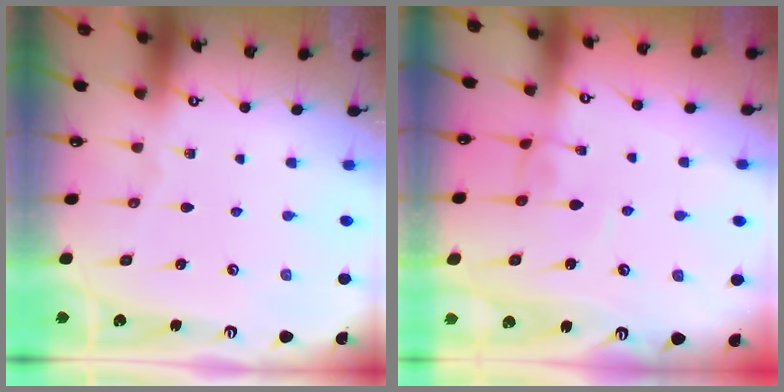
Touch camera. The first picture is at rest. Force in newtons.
{"total": 2.1, "press": 2.1, "slide": 0.1}